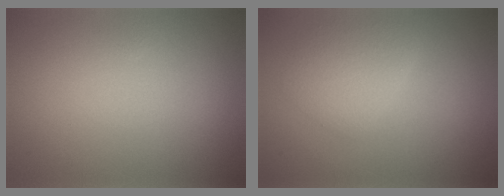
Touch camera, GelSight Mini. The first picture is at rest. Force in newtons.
{"total": 2.4, "press": 2.4, "slide": 0.1}